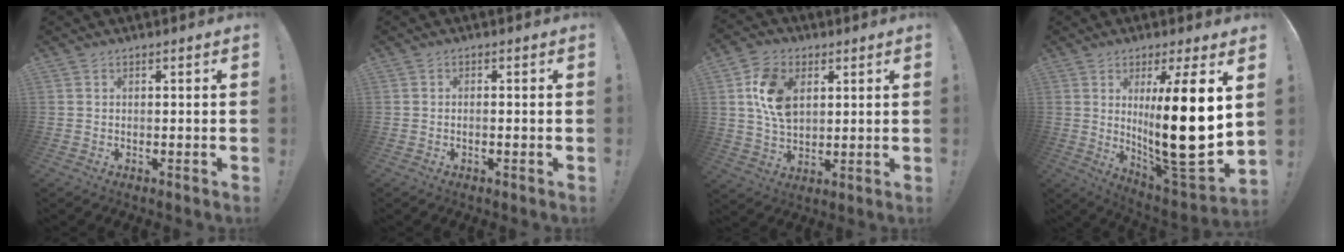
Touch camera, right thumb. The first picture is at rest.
{"total": 0.9, "force": [-0.8, 0.1, 0.5], "torque": [-0.018, 0.004, -0.012]}
{"total": 13.2, "force": [3.9, 9.1, 8.7], "torque": [-0.152, 0.009, 0.073]}
{"total": 20.8, "force": [3.5, 3.9, 20.1], "torque": [-0.320, -0.049, 0.051]}